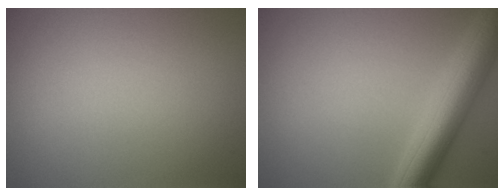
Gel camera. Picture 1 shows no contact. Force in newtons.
{"total": 6.6, "press": 6.6, "slide": 0.2}